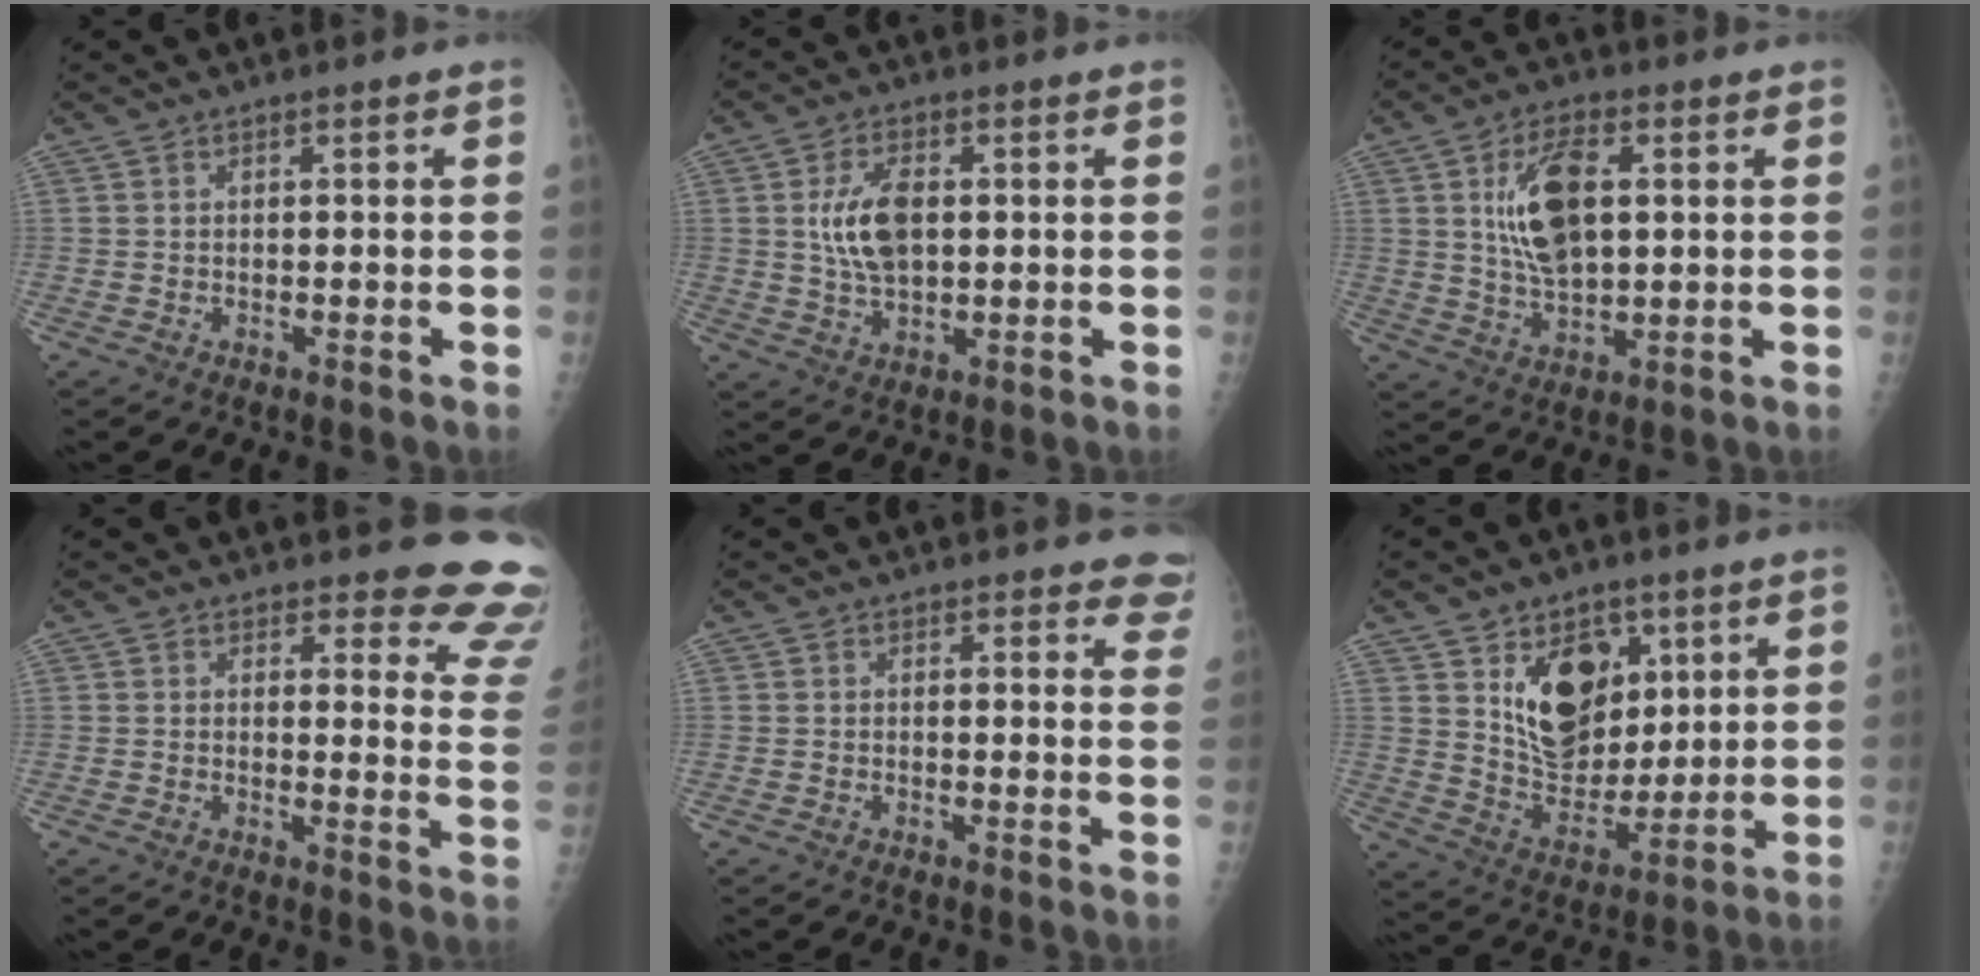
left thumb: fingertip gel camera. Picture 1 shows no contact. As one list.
[{"total": 8.7, "force": [1.3, 4.8, 7.1], "torque": [-0.128, -0.002, 0.030]}, {"total": 12.1, "force": [2.8, 6.1, 10.1], "torque": [-0.174, -0.005, 0.054]}, {"total": 12.3, "force": [11.6, 3.3, 2.1], "torque": [0.029, -0.117, 0.092]}, {"total": 5.4, "force": [4.9, 2.1, 1.1], "torque": [0.028, -0.022, 0.029]}, {"total": 14.8, "force": [6.1, 9.8, 9.2], "torque": [-0.100, -0.043, 0.121]}]